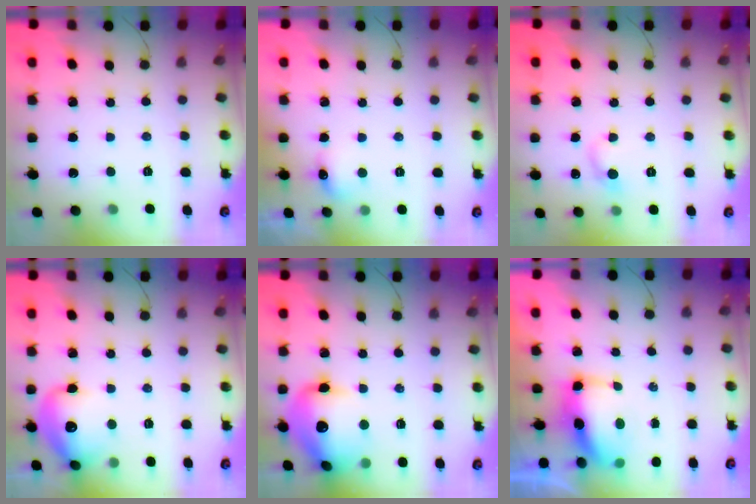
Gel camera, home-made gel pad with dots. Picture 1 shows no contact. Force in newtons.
{"total": 5.2, "press": 5.0, "slide": 1.3}
{"total": 4.8, "press": 4.5, "slide": 1.5}
{"total": 14.7, "press": 14.5, "slide": 2.4}
{"total": 17.8, "press": 17.6, "slide": 2.3}
{"total": 11.5, "press": 10.6, "slide": 4.4}